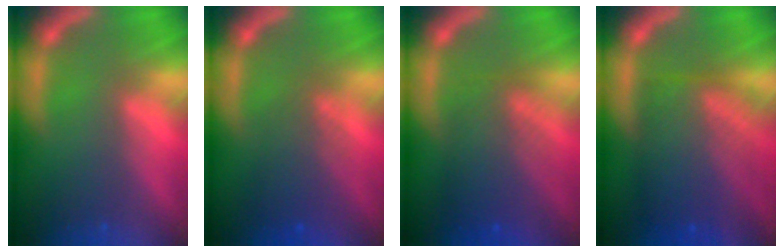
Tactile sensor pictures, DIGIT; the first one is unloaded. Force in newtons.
{"total": 4.1}
{"total": 6.0}
{"total": 8.6}